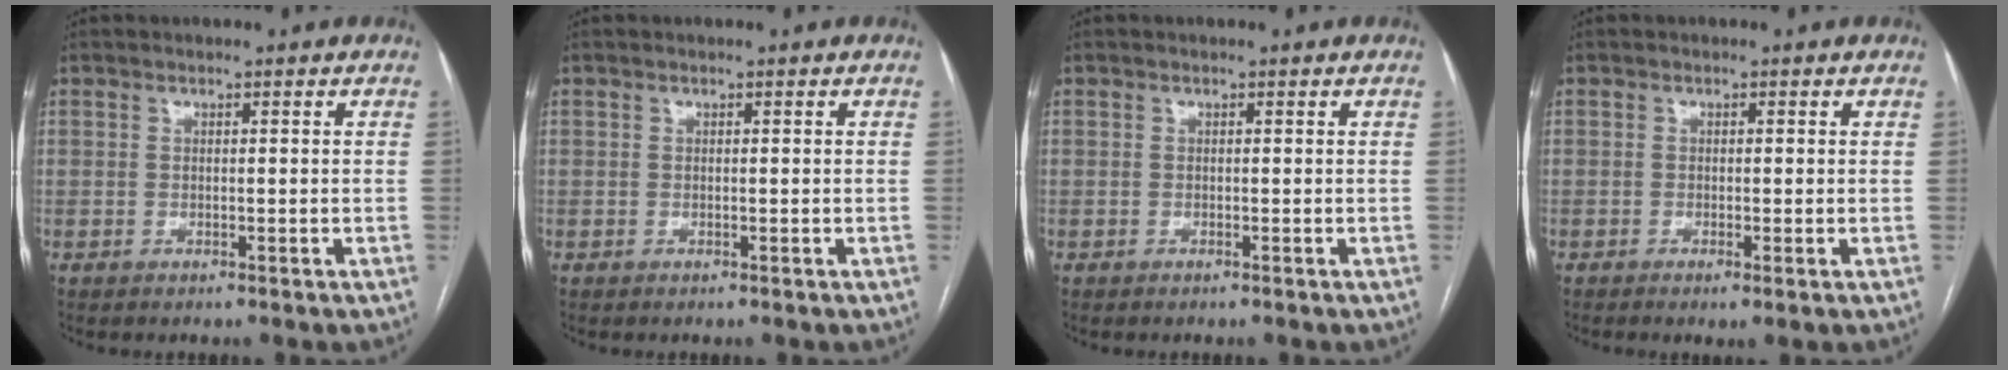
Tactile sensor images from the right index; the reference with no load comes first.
{"total": 0.0}
{"total": 0.0}
{"total": 1.5, "force": [-0.6, 0.1, 1.4], "torque": [-0.021, -0.003, -0.008]}